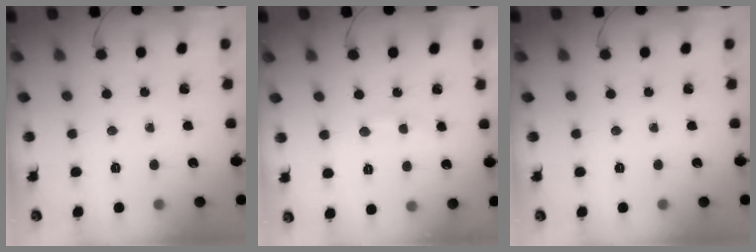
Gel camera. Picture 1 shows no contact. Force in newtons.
{"total": 8.4, "press": 8.3, "slide": 1.6}
{"total": 0.0}